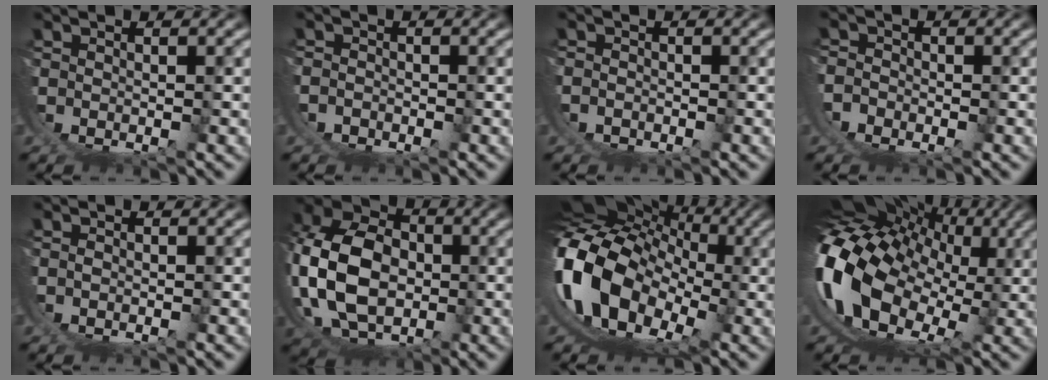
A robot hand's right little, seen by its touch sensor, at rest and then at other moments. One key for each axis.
{"total": 2.5, "fx": -0.2, "fy": 2.4, "fz": 0.7, "tx": -0.038, "ty": -0.014, "tz": -0.002}
{"total": 1.5, "fx": 0.0, "fy": 1.4, "fz": 0.4, "tx": -0.026, "ty": -0.006, "tz": 0.000}
{"total": 4.1, "fx": -0.2, "fy": 3.8, "fz": 1.3, "tx": -0.054, "ty": -0.018, "tz": -0.006}
{"total": 0.6, "fx": 0.1, "fy": 0.4, "fz": 0.4, "tx": -0.011, "ty": -0.001, "tz": 0.001}
{"total": 13.6, "fx": 3.3, "fy": 9.8, "fz": 8.7, "tx": -0.213, "ty": -0.035, "tz": 0.070}
{"total": 19.4, "fx": 2.8, "fy": 14.6, "fz": 12.5, "tx": -0.291, "ty": -0.037, "tz": 0.045}
{"total": 21.2, "fx": 3.7, "fy": 16.1, "fz": 13.3, "tx": -0.302, "ty": -0.033, "tz": 0.058}